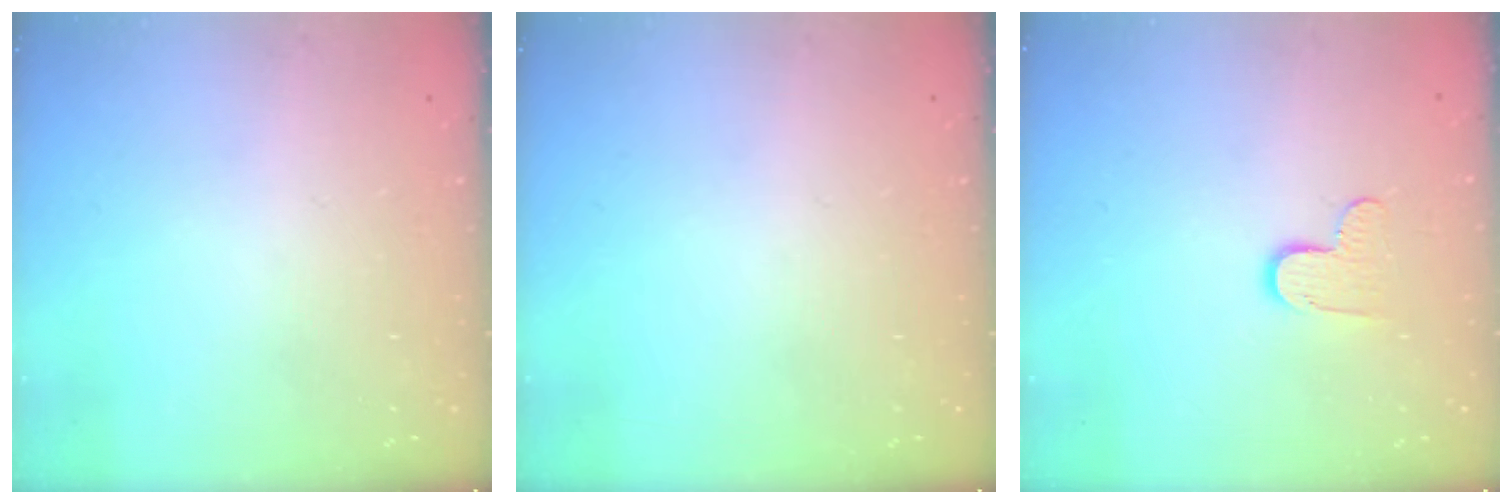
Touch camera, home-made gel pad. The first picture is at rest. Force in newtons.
{"total": 0.0}
{"total": 7.0, "press": 7.0, "slide": 0.1}